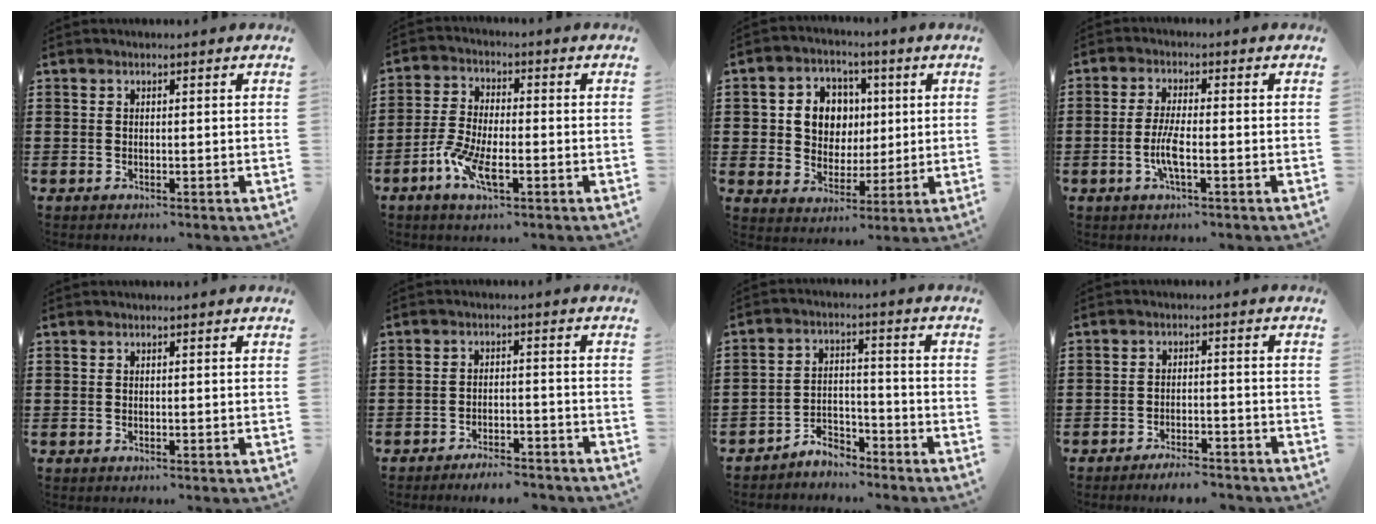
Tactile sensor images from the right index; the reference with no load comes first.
{"total": 7.0, "force": [-3.3, 2.5, 5.7], "torque": [-0.131, -0.009, -0.064]}
{"total": 7.3, "force": [1.1, 6.6, 2.8], "torque": [-0.070, 0.015, 0.017]}
{"total": 4.4, "force": [-1.4, 0.7, 4.1], "torque": [-0.091, -0.007, -0.031]}
{"total": 0.0}
{"total": 3.4, "force": [-3.4, 0.2, 0.5], "torque": [-0.012, 0.002, -0.069]}
{"total": 4.5, "force": [-4.3, 1.3, 0.4], "torque": [-0.012, 0.009, -0.087]}
{"total": 3.3, "force": [-3.2, 0.2, 0.6], "torque": [-0.014, 0.002, -0.065]}